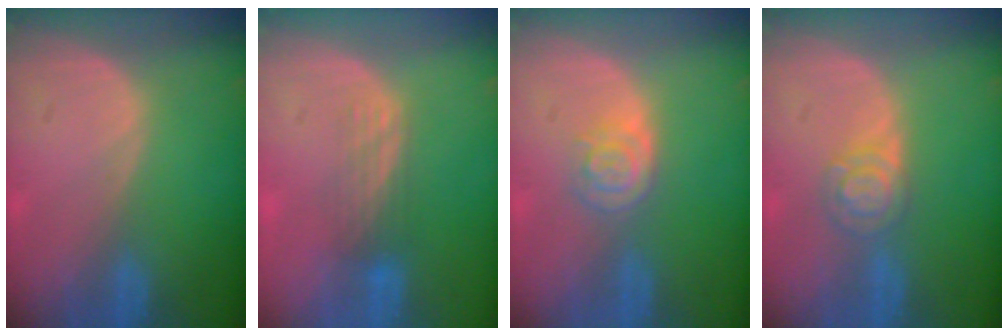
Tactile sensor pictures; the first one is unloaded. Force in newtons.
{"total": 3.5, "press": 3.0, "slide": 1.9}
{"total": 3.9, "press": 3.7, "slide": 1.2}
{"total": 4.1, "press": 4.1, "slide": 0.1}